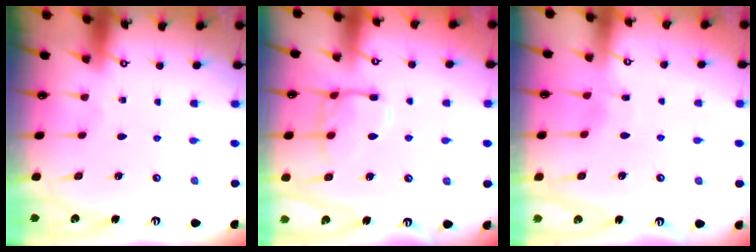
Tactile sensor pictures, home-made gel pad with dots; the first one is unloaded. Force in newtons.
{"total": 12.1, "press": 12.1, "slide": 1.1}
{"total": 3.6, "press": 3.6, "slide": 0.4}